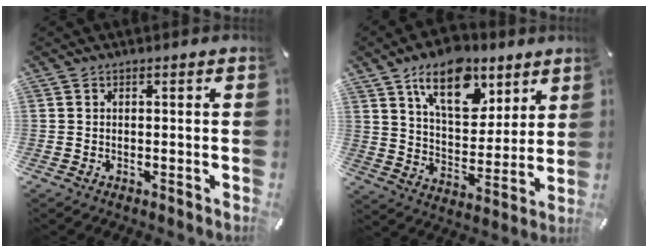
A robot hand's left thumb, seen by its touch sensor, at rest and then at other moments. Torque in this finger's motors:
{"motor_torque": [0.90, 0.90, 1.27, -1.50, 0.34]}